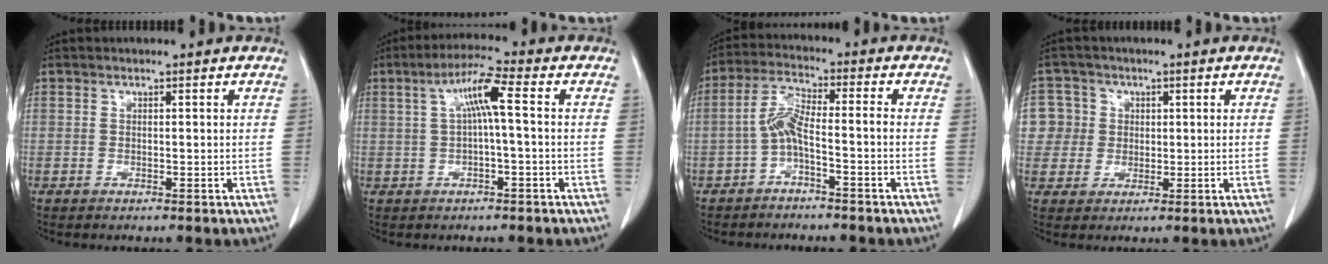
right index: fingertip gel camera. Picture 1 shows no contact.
{"total": 6.2, "force": [0.9, 0.6, 6.1], "torque": [-0.116, 0.022, 0.017]}
{"total": 5.8, "force": [-2.3, 1.0, 5.3], "torque": [-0.115, 0.022, -0.045]}
{"total": 8.3, "force": [1.3, 8.1, 0.9], "torque": [-0.030, 0.038, 0.036]}